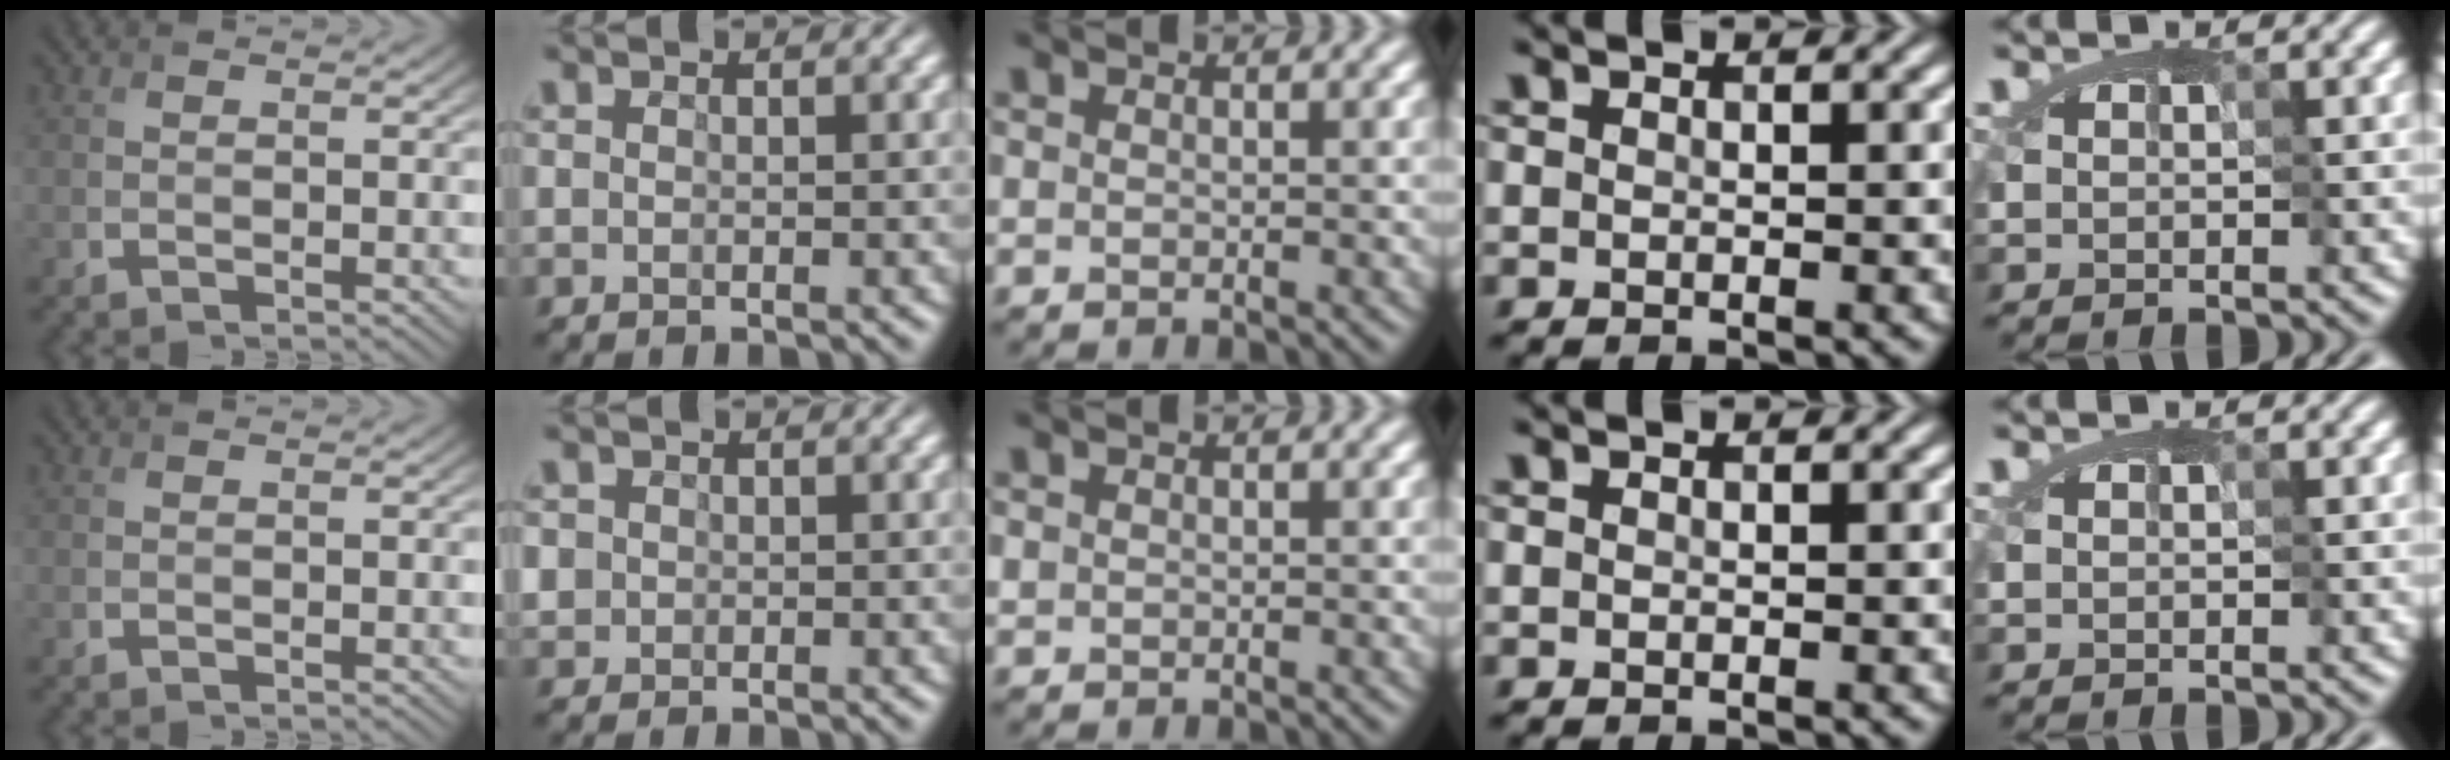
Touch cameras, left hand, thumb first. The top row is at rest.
{"index": {"total": 3.6, "force": [0.2, 3.4, 1.0], "torque": [-0.042, 0.029, -0.004]}}